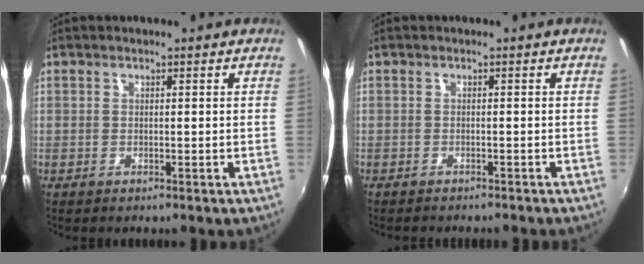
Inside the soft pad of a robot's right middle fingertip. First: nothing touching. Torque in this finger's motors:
{"motor_torque": [1.09, -1.05, 0.10, 0.04]}